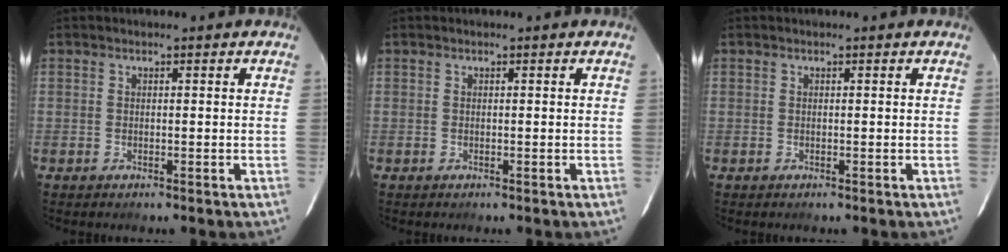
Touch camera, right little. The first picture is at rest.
{"total": 0.0}
{"total": 0.0}